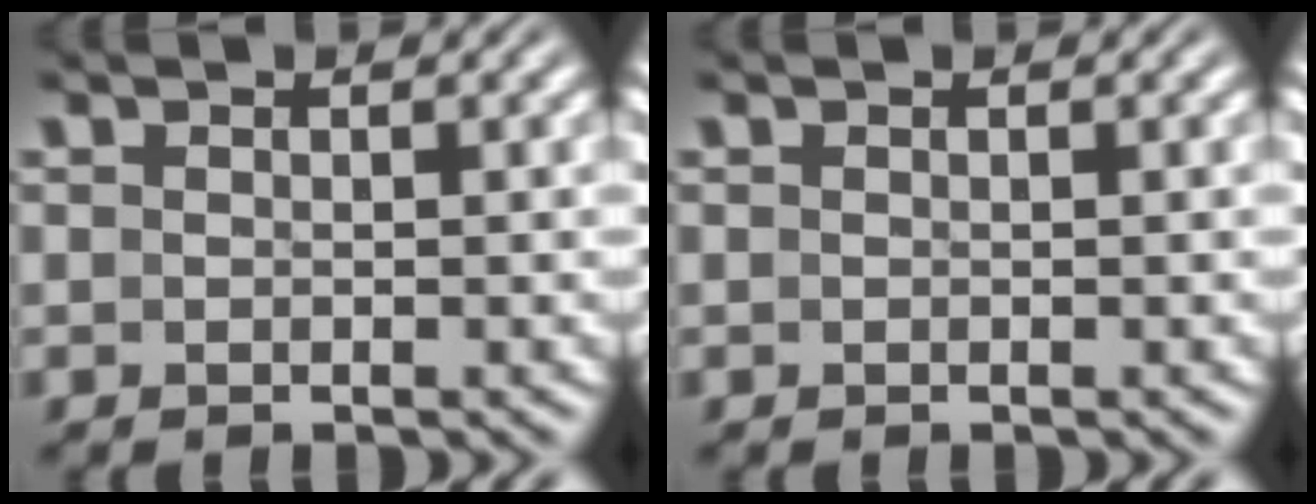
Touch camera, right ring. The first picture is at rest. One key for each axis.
{"total": 0.0}